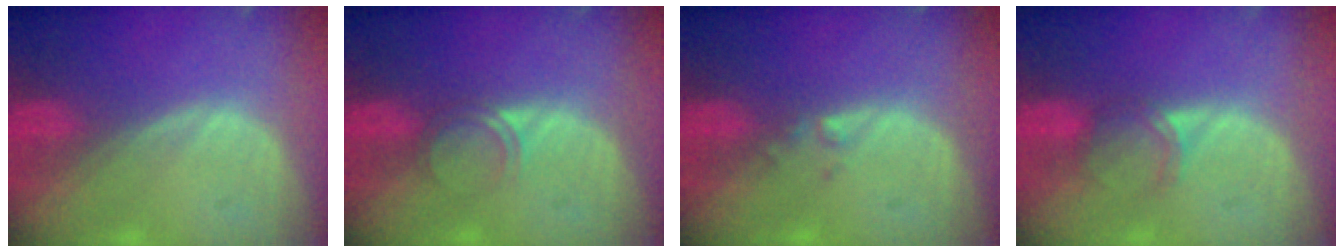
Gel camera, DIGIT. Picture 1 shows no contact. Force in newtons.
{"total": 2.1, "press": 1.8, "slide": 1.1}
{"total": 1.0, "press": 0.9, "slide": 0.5}
{"total": 2.9, "press": 2.5, "slide": 1.5}